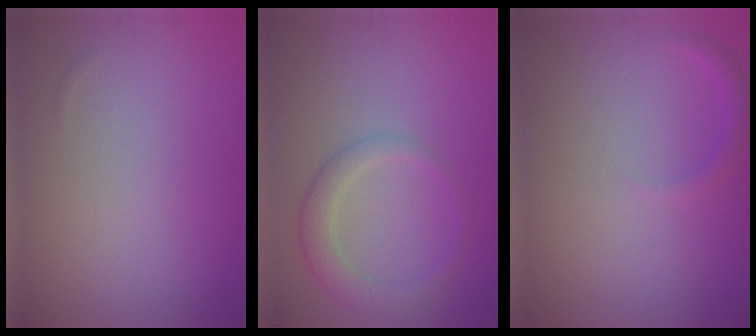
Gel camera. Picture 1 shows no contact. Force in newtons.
{"total": 2.8, "press": 2.8, "slide": 0.2}
{"total": 1.2, "press": 1.2, "slide": 0.1}